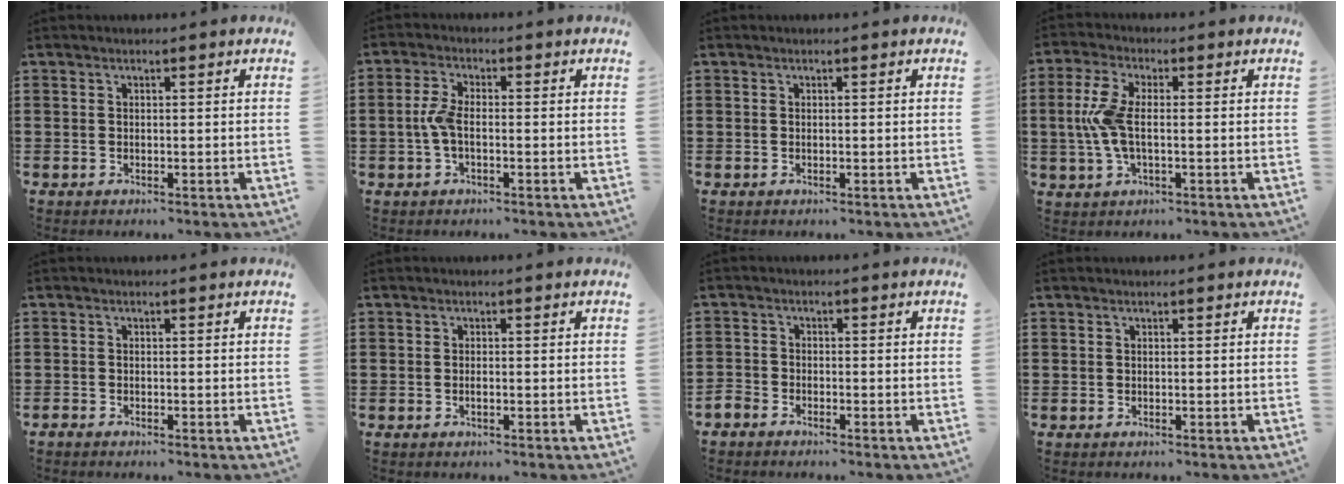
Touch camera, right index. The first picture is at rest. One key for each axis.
{"total": 3.9, "fx": -0.7, "fy": 1.5, "fz": 3.6, "tx": -0.095, "ty": -0.005, "tz": -0.022}
{"total": 0.0}
{"total": 6.8, "fx": -0.2, "fy": 2.9, "fz": 6.1, "tx": -0.155, "ty": -0.005, "tz": -0.015}
{"total": 0.5, "fx": -0.5, "fy": 0.0, "fz": 0.1, "tx": -0.003, "ty": -0.003, "tz": -0.009}
{"total": 0.7, "fx": -0.2, "fy": 0.2, "fz": 0.7, "tx": -0.014, "ty": -0.005, "tz": -0.003}
{"total": 1.6, "fx": -1.5, "fy": 0.6, "fz": 0.0, "tx": -0.005, "ty": 0.001, "tz": -0.033}
{"total": 0.0}